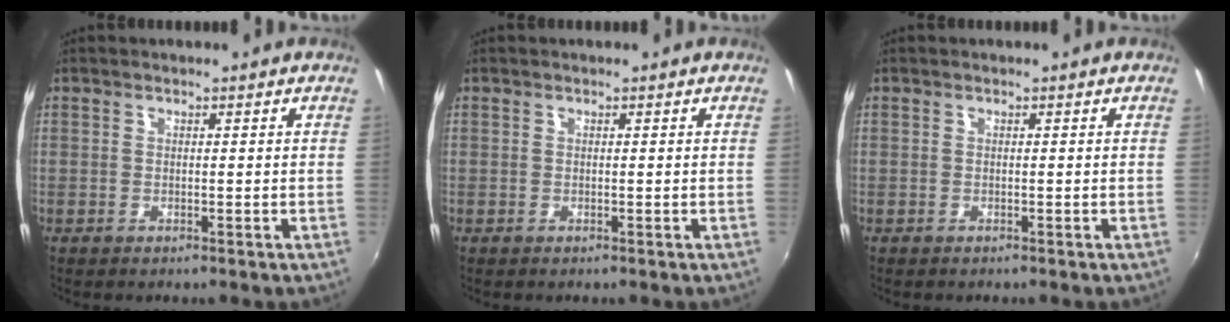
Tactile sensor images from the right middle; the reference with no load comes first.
{"total": 0.0}
{"total": 0.0}